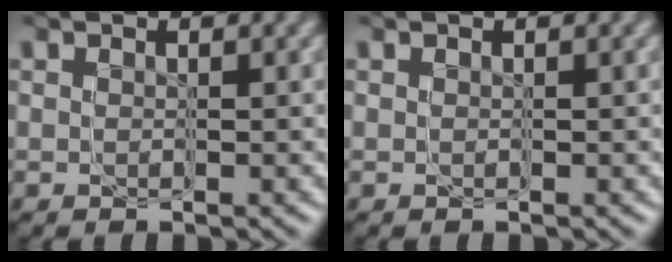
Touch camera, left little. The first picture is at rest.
{"total": 0.0}